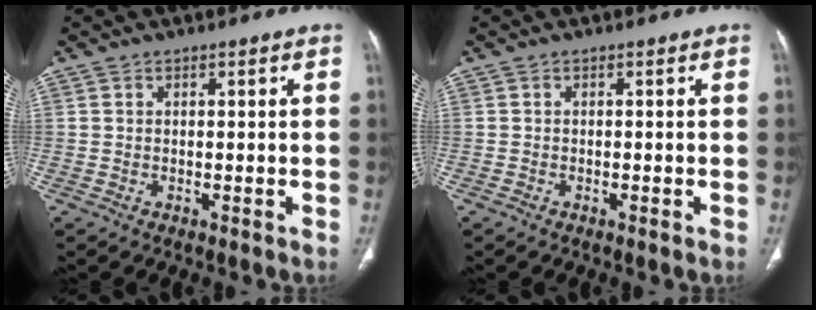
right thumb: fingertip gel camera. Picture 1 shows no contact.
{"total": 0.6, "force": [-0.3, 0.1, 0.5], "torque": [-0.008, -0.001, -0.005]}